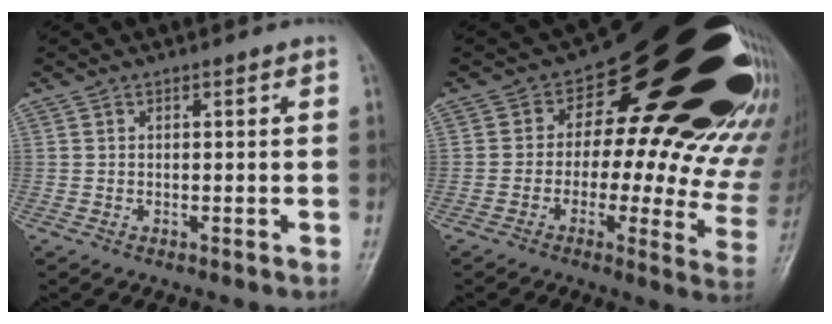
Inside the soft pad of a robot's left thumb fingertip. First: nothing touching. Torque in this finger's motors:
{"motor_torque": [1.02, 2.70, 2.27, -0.50, 0.14]}